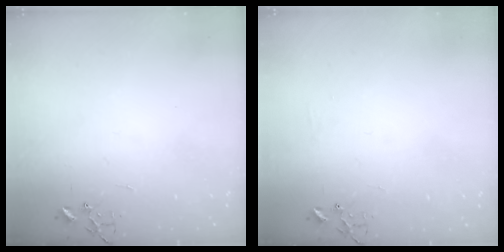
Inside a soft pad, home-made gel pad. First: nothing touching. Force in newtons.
{"total": 4.6, "press": 4.6, "slide": 0.7}